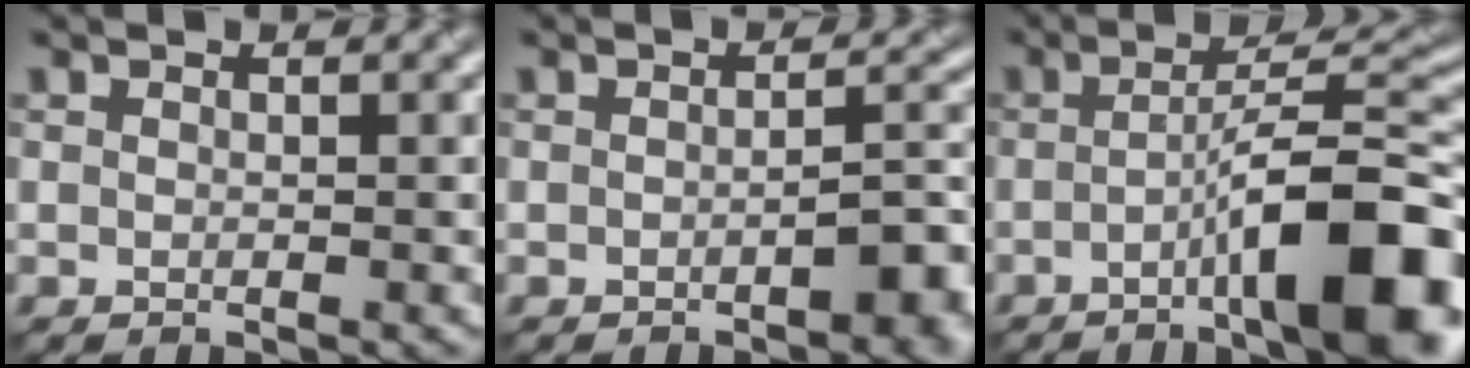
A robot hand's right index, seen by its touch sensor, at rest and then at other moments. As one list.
[{"total": 4.0, "force": [-1.6, 1.1, 3.4], "torque": [-0.045, 0.003, -0.026]}, {"total": 11.4, "force": [-3.7, 2.5, 10.4], "torque": [-0.140, 0.018, -0.060]}]